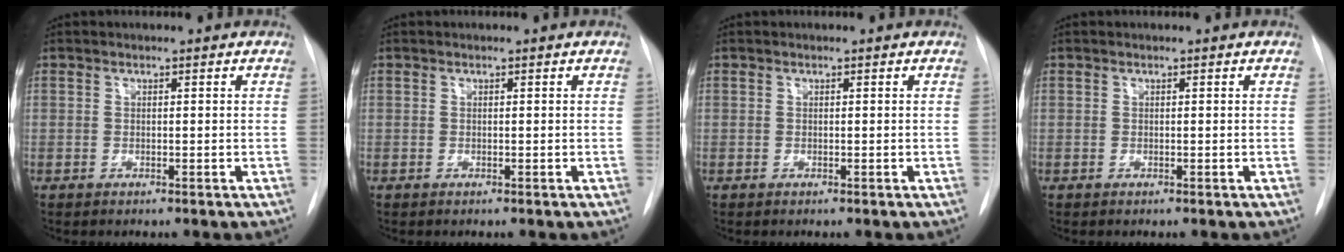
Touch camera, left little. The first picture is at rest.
{"total": 0.0}
{"total": 0.0}
{"total": 0.0}